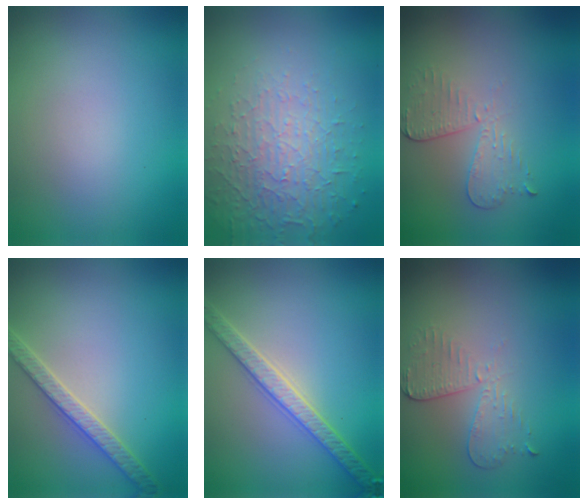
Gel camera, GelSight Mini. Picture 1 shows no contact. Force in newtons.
{"total": 4.9, "press": 3.2, "slide": 3.7}
{"total": 3.0, "press": 2.6, "slide": 1.5}
{"total": 2.8, "press": 2.8, "slide": 0.6}
{"total": 3.6, "press": 3.5, "slide": 0.7}
{"total": 2.9, "press": 2.6, "slide": 1.4}